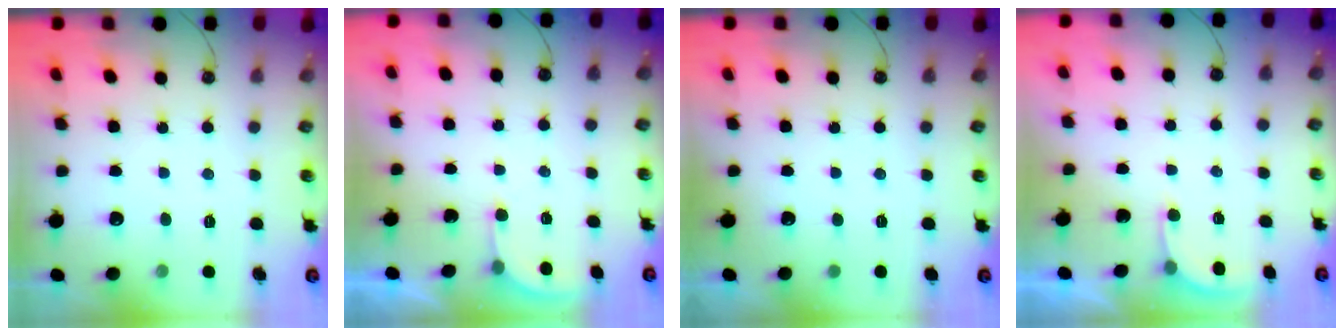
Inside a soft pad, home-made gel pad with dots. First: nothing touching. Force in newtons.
{"total": 2.7, "press": 2.7, "slide": 0.2}
{"total": 1.5, "press": 0.2, "slide": 1.5}
{"total": 2.9, "press": 2.9, "slide": 0.3}